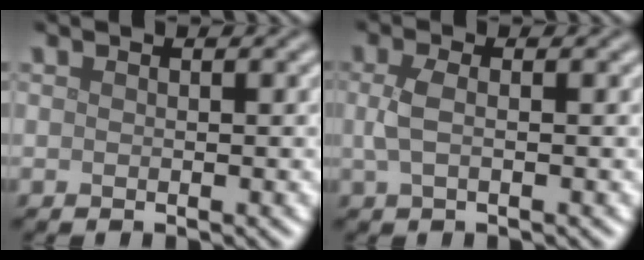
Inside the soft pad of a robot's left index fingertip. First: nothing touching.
{"total": 2.1, "force": [0.1, 0.9, 1.9], "torque": [-0.046, 0.002, -0.001]}